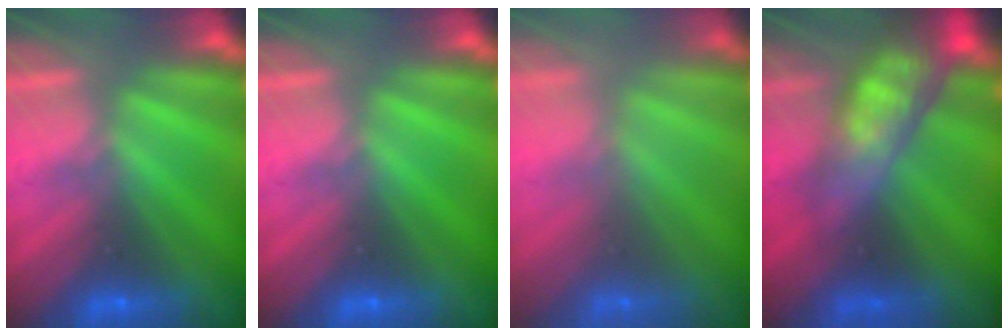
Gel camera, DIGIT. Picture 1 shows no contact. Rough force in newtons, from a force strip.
{"total": 0.0}
{"total": 3.4}
{"total": 5.8}